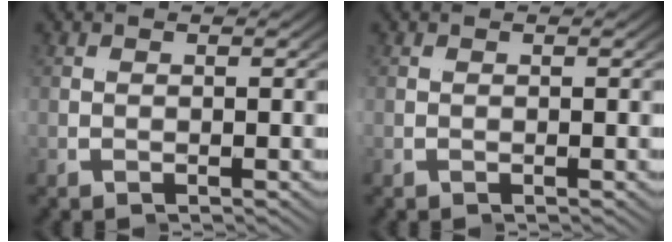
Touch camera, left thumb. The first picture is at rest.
{"total": 0.0}